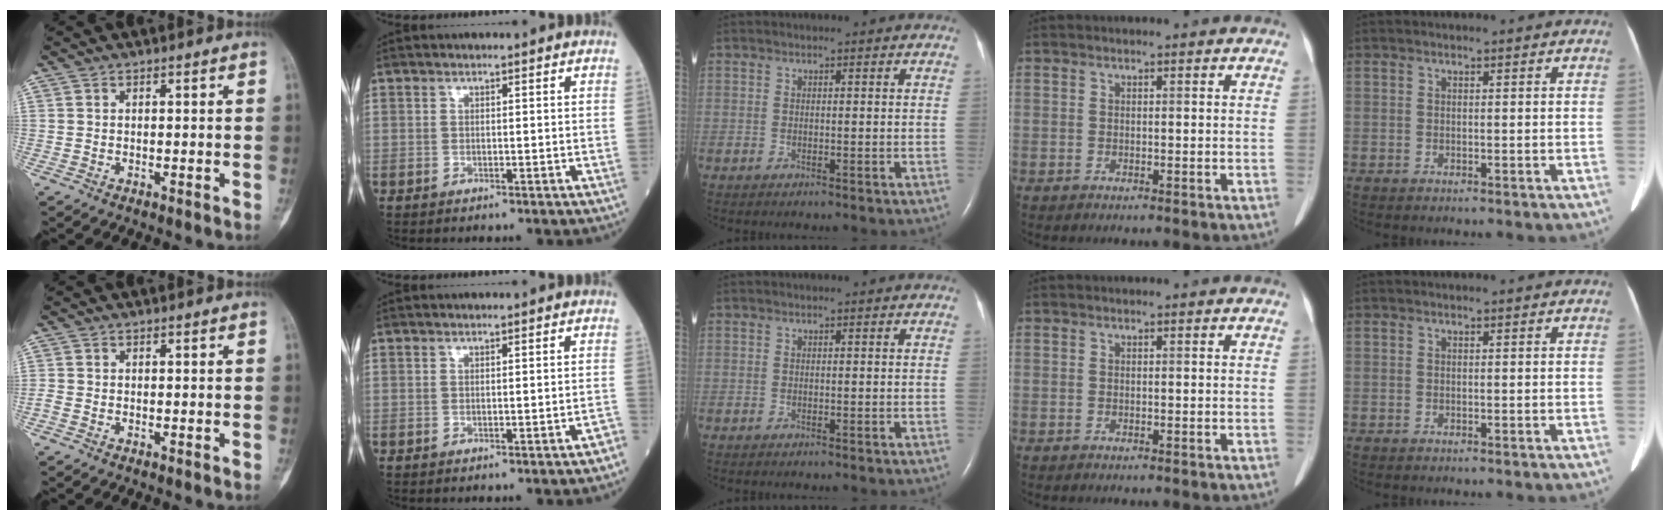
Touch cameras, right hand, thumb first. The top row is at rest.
{"thumb": {"total": 1.0, "force": [-0.6, 0.5, 0.6], "torque": [-0.020, -0.003, -0.017]}, "index": {"total": 1.5, "force": [-1.3, 0.2, 0.8], "torque": [-0.003, 0.001, -0.014]}}